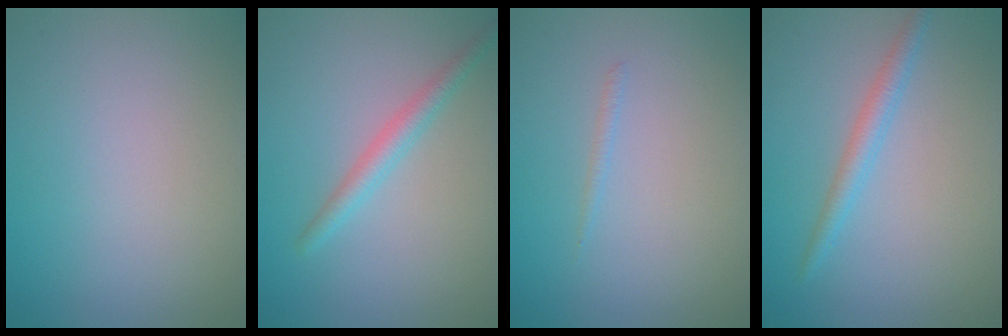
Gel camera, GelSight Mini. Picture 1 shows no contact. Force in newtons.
{"total": 2.1, "press": 2.1, "slide": 0.0}
{"total": 0.5, "press": 0.5, "slide": 0.1}
{"total": 2.0, "press": 2.0, "slide": 0.1}